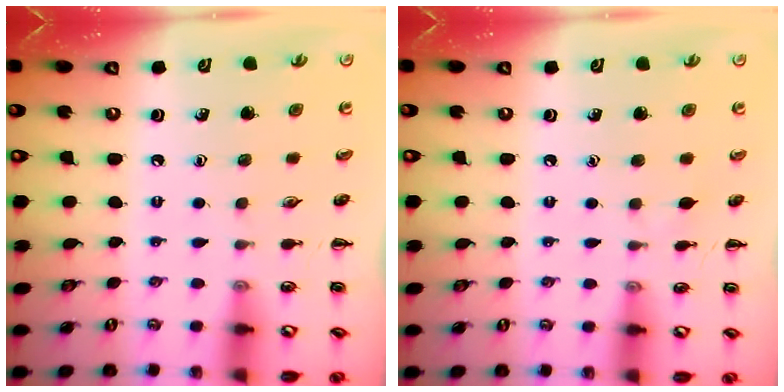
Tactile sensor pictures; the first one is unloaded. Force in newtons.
{"total": 2.7, "press": 2.5, "slide": 1.1}